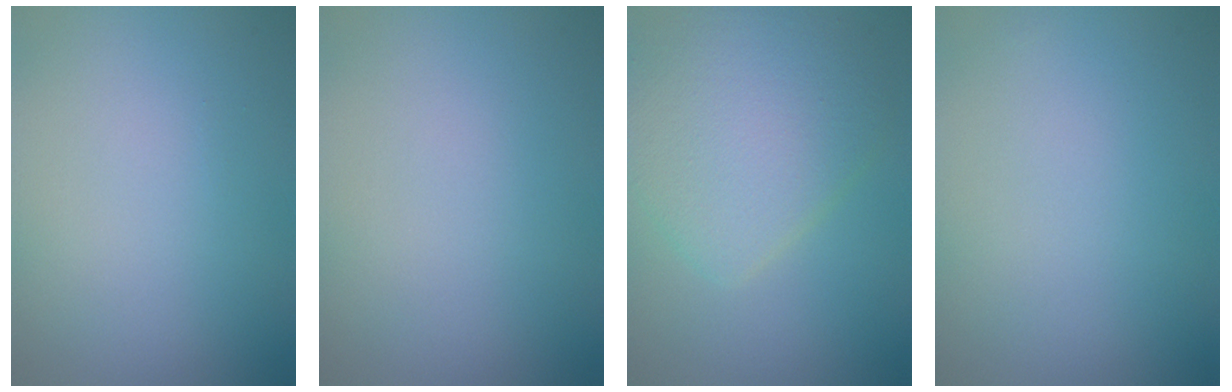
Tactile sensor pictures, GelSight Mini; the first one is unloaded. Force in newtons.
{"total": 0.0}
{"total": 5.9, "press": 5.9, "slide": 0.1}
{"total": 0.0}